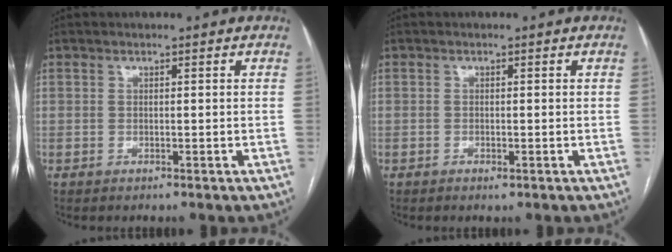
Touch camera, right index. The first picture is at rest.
{"total": 0.7, "force": [-0.4, 0.2, 0.5], "torque": [-0.006, 0.000, -0.004]}